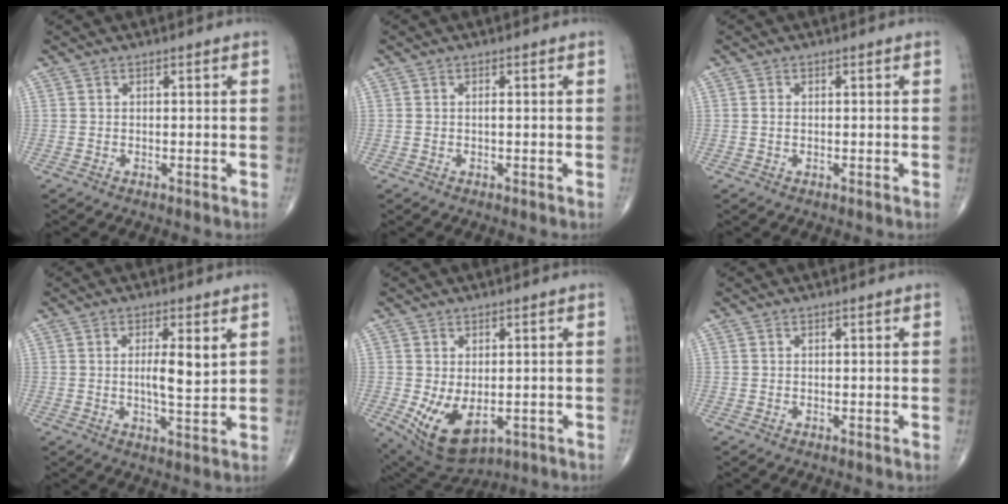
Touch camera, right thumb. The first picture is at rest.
{"total": 0.6, "force": [0.0, 0.2, 0.6], "torque": [-0.014, -0.001, 0.000]}
{"total": 0.9, "force": [0.1, 0.6, 0.7], "torque": [-0.014, 0.000, 0.002]}
{"total": 6.1, "force": [1.5, 1.5, 5.7], "torque": [-0.095, -0.016, 0.026]}
{"total": 10.1, "force": [-2.3, 5.8, 8.0], "torque": [-0.127, -0.009, -0.016]}
{"total": 0.0}